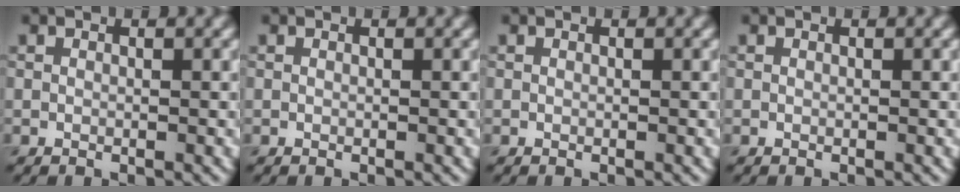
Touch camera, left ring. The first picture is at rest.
{"total": 0.0}
{"total": 0.0}
{"total": 0.0}